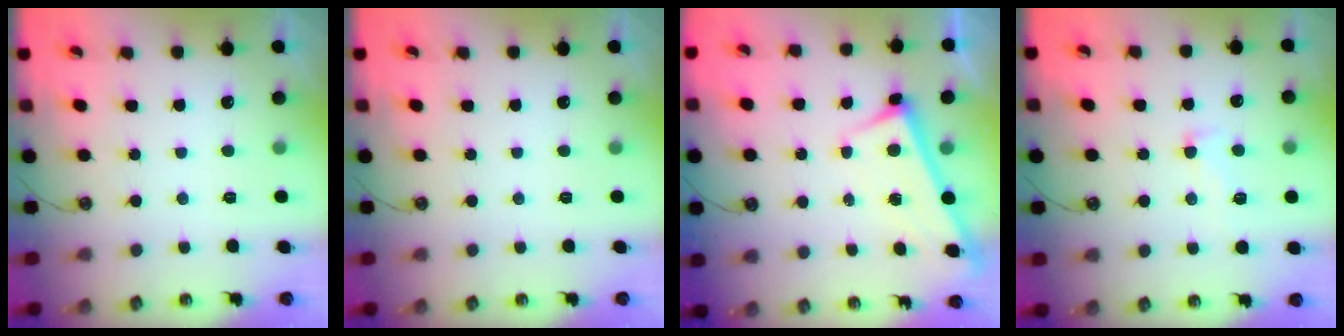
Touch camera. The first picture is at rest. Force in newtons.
{"total": 0.0}
{"total": 2.9, "press": 2.9, "slide": 0.1}
{"total": 2.4, "press": 1.7, "slide": 1.6}